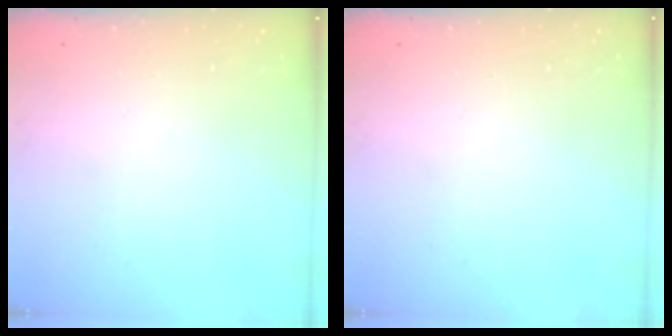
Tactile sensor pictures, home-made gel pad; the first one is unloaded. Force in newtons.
{"total": 0.0}